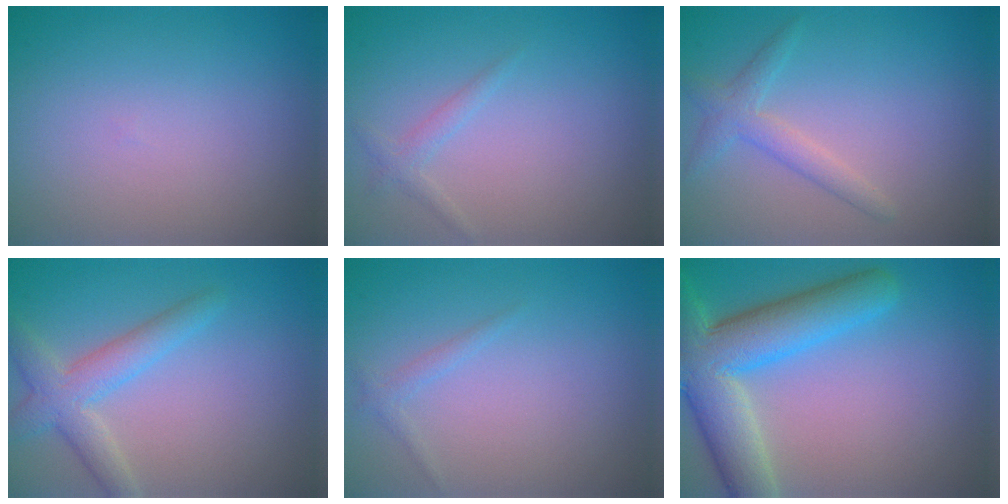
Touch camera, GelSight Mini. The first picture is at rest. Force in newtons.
{"total": 1.0, "press": 1.0, "slide": 0.2}
{"total": 2.2, "press": 2.2, "slide": 0.1}
{"total": 3.7, "press": 3.7, "slide": 0.1}
{"total": 0.9, "press": 0.9, "slide": 0.1}
{"total": 8.8, "press": 8.8, "slide": 0.5}